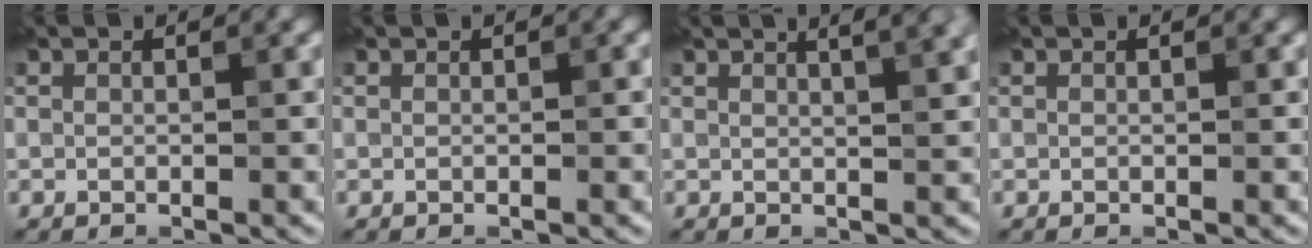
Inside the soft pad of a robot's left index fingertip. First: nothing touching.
{"total": 0.0}
{"total": 7.1, "force": [4.0, 3.1, 5.0], "torque": [-0.023, 0.054, 0.021]}
{"total": 0.0}